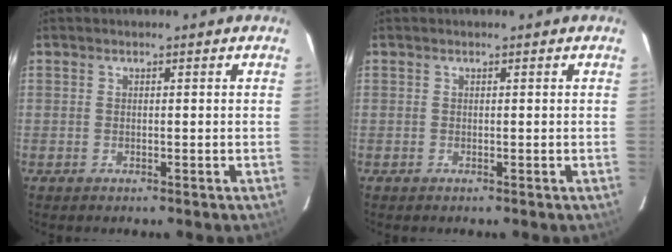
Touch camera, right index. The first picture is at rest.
{"total": 0.0}